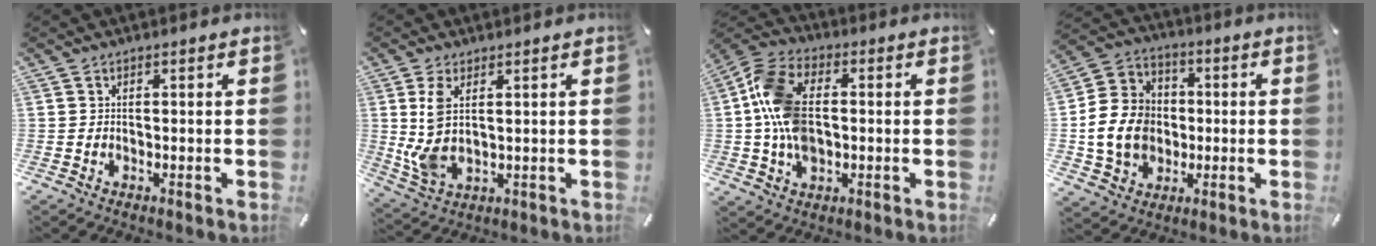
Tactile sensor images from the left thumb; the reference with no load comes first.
{"total": 7.7, "force": [1.9, 3.9, 6.4], "torque": [-0.150, -0.011, 0.036]}
{"total": 13.8, "force": [-0.6, 9.4, 10.1], "torque": [-0.229, 0.011, -0.010]}
{"total": 13.1, "force": [-1.9, 11.6, 5.7], "torque": [-0.129, 0.019, -0.031]}